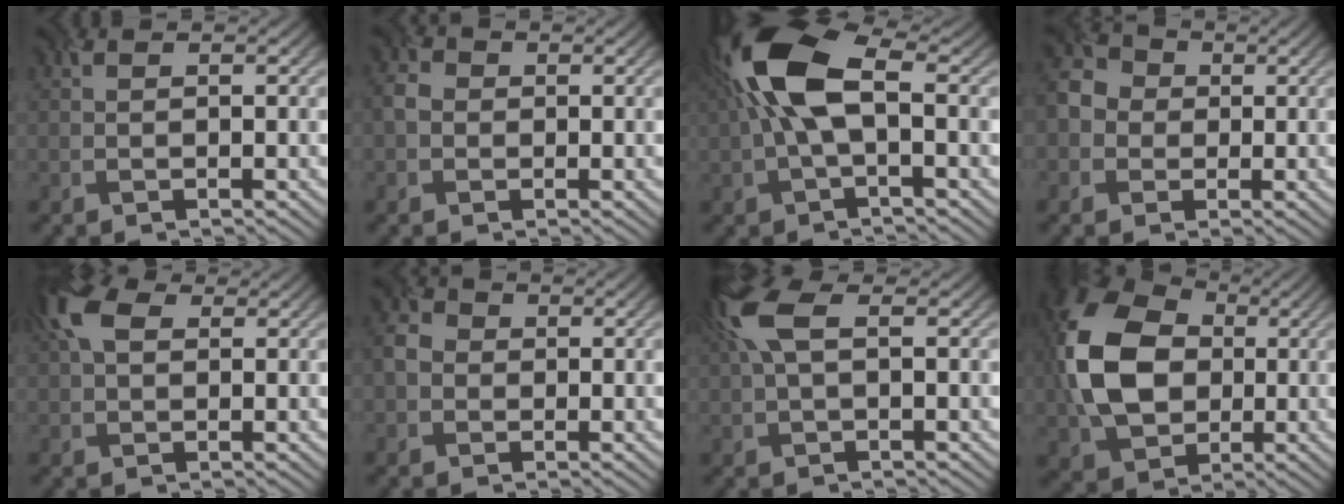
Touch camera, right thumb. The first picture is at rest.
{"total": 1.9, "force": [-0.4, 1.7, 0.6], "torque": [-0.014, 0.002, -0.018]}
{"total": 10.2, "force": [1.5, 4.4, 9.1], "torque": [-0.200, 0.018, 0.020]}
{"total": 4.8, "force": [-0.8, 4.5, 1.5], "torque": [-0.046, -0.003, -0.031]}
{"total": 5.3, "force": [1.9, 3.2, 3.7], "torque": [-0.087, 0.017, 0.027]}
{"total": 2.5, "force": [-0.8, 2.3, 0.6], "torque": [-0.020, 0.001, -0.026]}
{"total": 5.3, "force": [1.6, 2.1, 4.6], "torque": [-0.115, 0.010, 0.023]}
{"total": 13.4, "force": [0.5, 10.0, 8.9], "torque": [-0.218, -0.001, 0.010]}